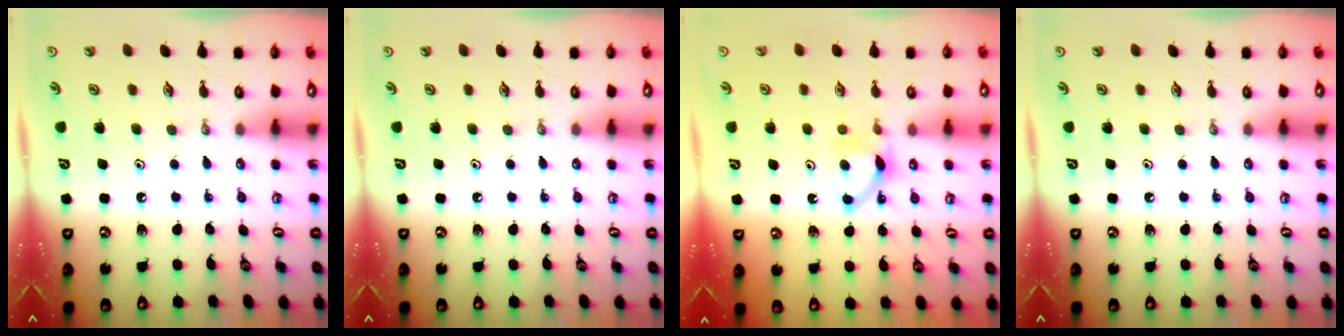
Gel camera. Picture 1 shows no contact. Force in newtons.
{"total": 0.0}
{"total": 5.4, "press": 5.3, "slide": 0.6}
{"total": 0.0}